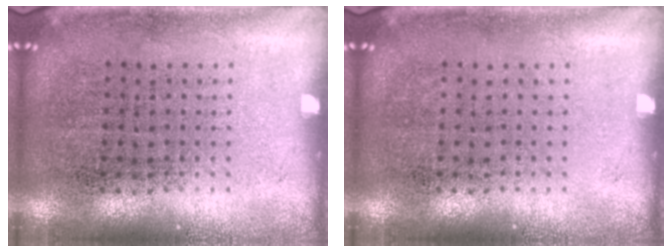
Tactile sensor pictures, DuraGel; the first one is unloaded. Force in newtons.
{"total": 0.0}